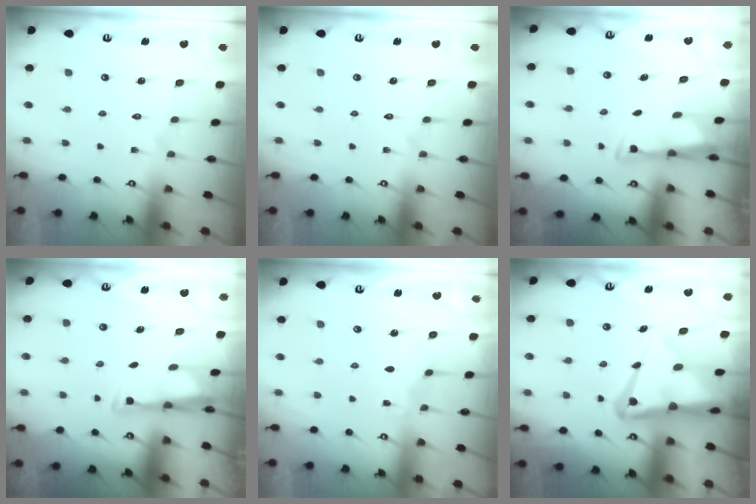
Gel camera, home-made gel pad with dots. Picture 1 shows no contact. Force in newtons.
{"total": 0.0}
{"total": 3.2, "press": 3.0, "slide": 0.9}
{"total": 3.3, "press": 3.2, "slide": 0.9}
{"total": 3.1, "press": 3.1, "slide": 0.1}
{"total": 15.2, "press": 15.2, "slide": 1.4}